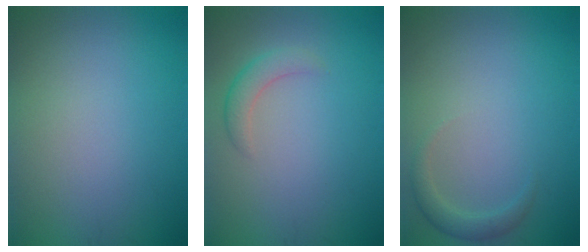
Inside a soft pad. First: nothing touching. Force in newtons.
{"total": 2.0, "press": 2.0, "slide": 0.1}
{"total": 1.6, "press": 1.6, "slide": 0.2}